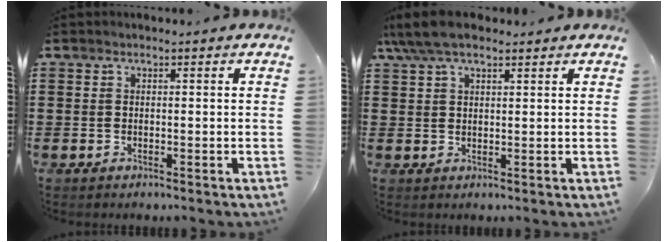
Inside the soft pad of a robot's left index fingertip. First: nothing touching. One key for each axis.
{"total": 5.8, "fx": 4.2, "fy": 1.8, "fz": 3.6, "tx": -0.079, "ty": 0.003, "tz": 0.078}